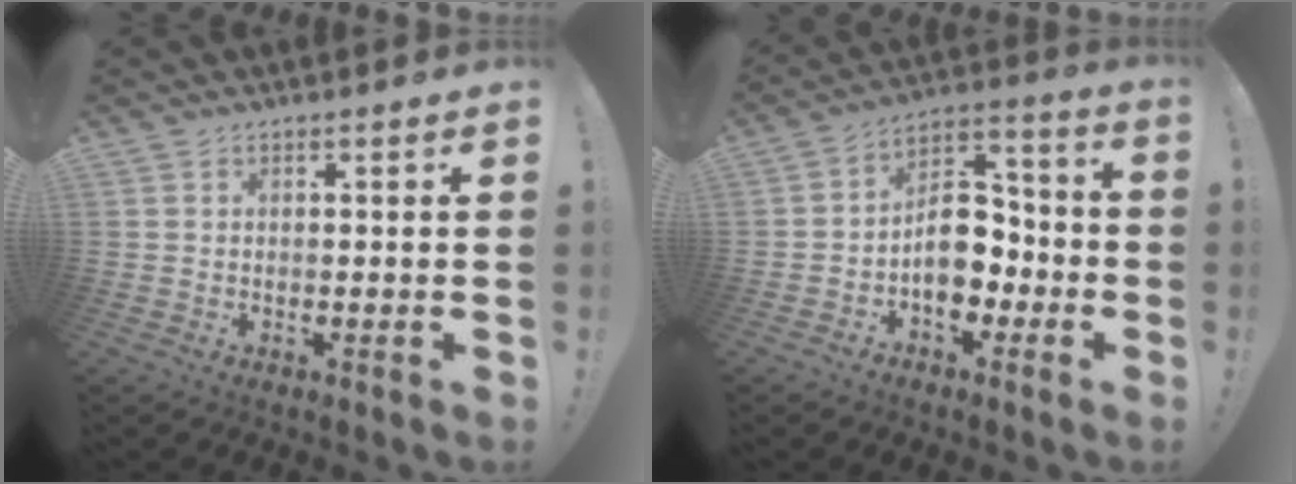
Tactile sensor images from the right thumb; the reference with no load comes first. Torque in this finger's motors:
{"motor_torque": [2.32, 1.40, 1.03, -1.01, 0.15]}